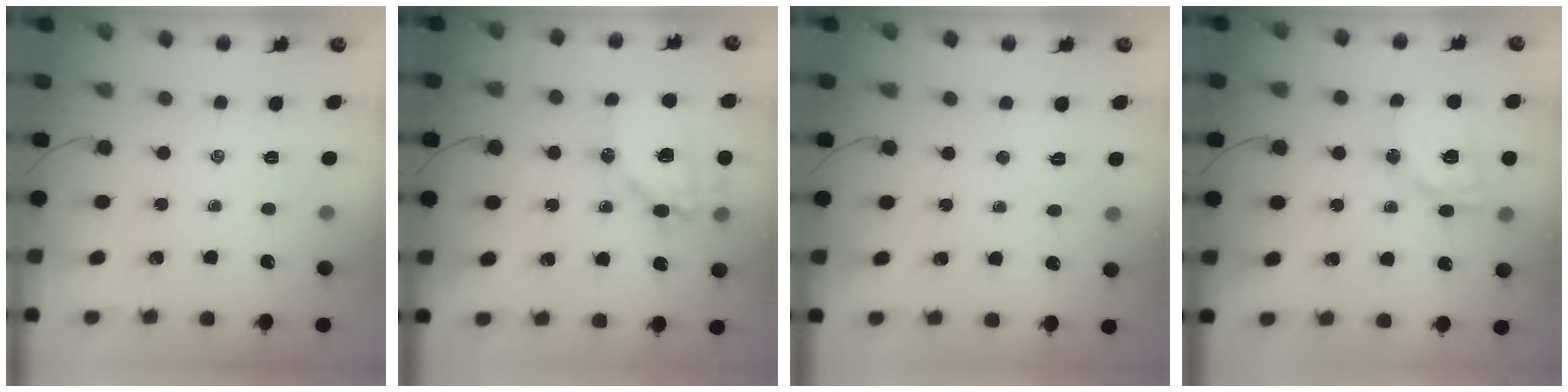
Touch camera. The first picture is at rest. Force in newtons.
{"total": 16.3, "press": 16.0, "slide": 3.4}
{"total": 3.2, "press": 3.1, "slide": 0.8}
{"total": 14.3, "press": 14.1, "slide": 2.6}